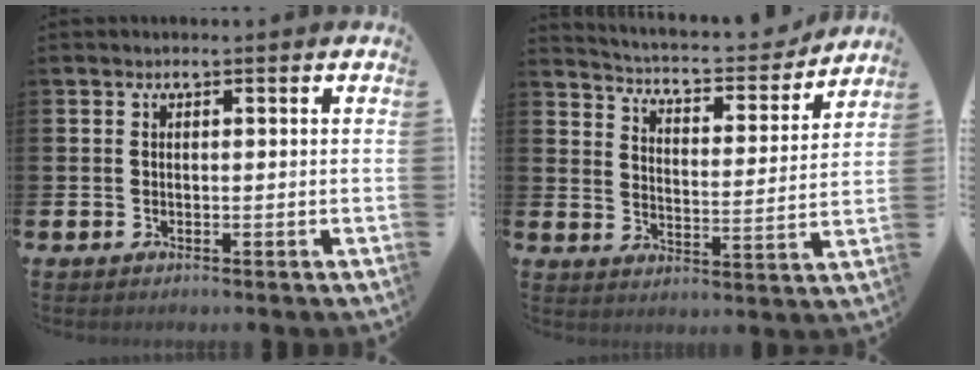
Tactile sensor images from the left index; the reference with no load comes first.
{"total": 5.3, "force": [5.1, 1.0, 1.2], "torque": [-0.051, -0.043, 0.081]}